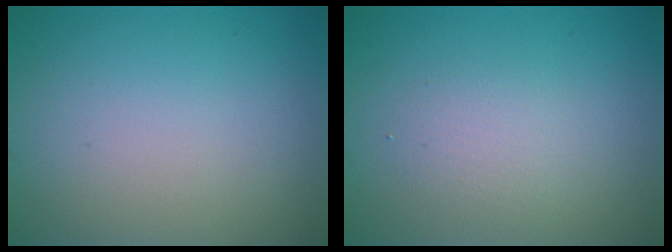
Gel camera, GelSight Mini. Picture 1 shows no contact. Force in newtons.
{"total": 2.0, "press": 2.0, "slide": 0.1}